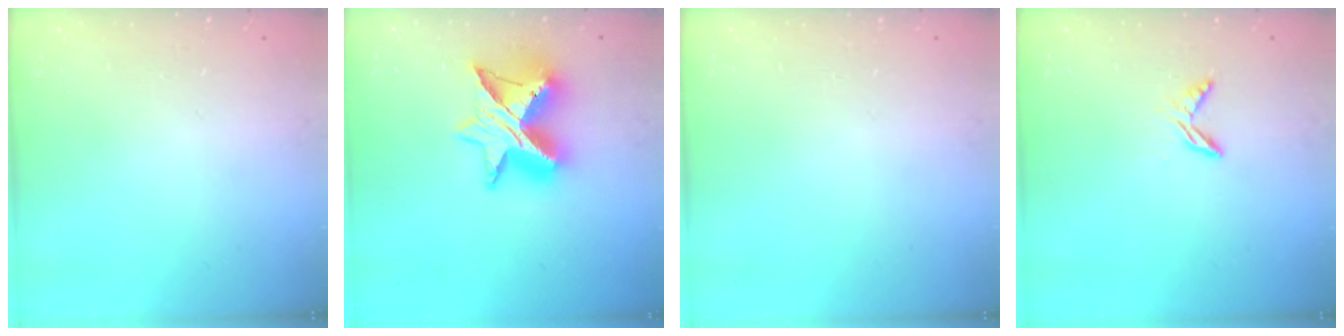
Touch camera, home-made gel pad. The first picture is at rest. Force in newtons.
{"total": 14.9, "press": 14.9, "slide": 1.1}
{"total": 0.0}
{"total": 5.1, "press": 5.1, "slide": 0.4}